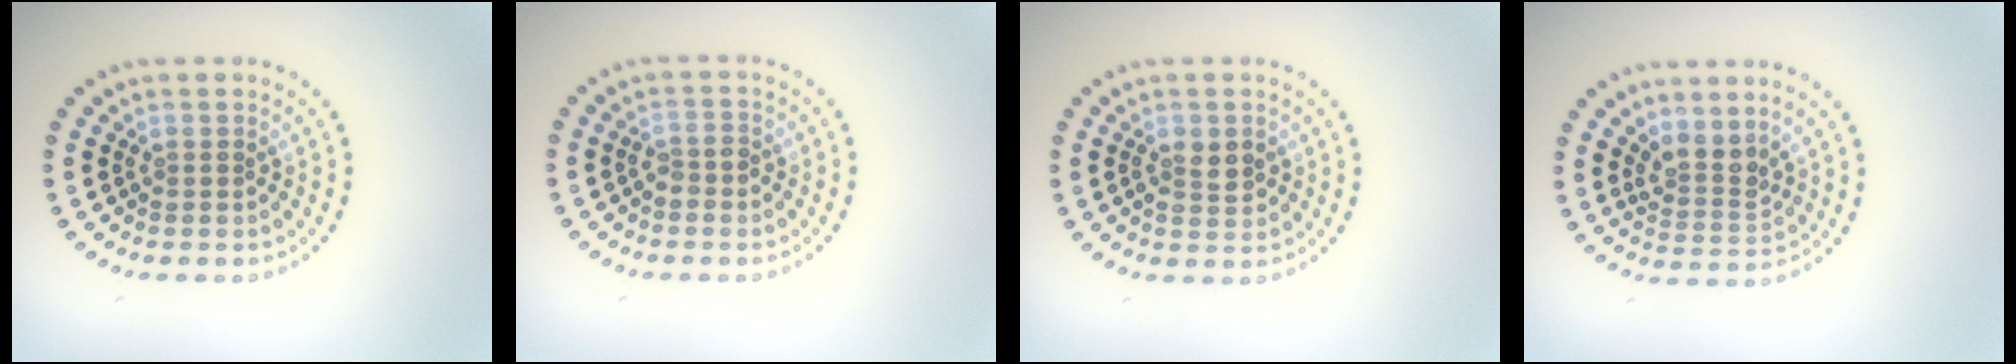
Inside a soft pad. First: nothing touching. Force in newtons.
{"total": 1.3, "press": 1.2, "slide": 0.6}
{"total": 2.1, "press": 2.1, "slide": 0.2}
{"total": 2.7, "press": 2.0, "slide": 1.7}